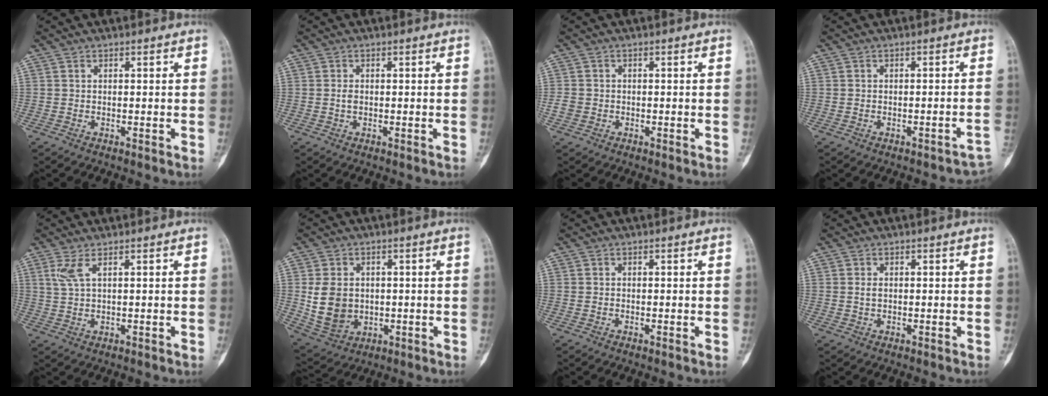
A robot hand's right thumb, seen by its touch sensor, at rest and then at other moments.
{"total": 1.1, "force": [-0.1, 0.7, 0.8], "torque": [-0.011, 0.000, -0.001]}
{"total": 2.0, "force": [-0.5, 1.7, 0.7], "torque": [-0.013, 0.005, -0.009]}
{"total": 2.9, "force": [-2.1, 1.1, 1.6], "torque": [-0.007, 0.026, -0.022]}
{"total": 3.3, "force": [1.6, 0.7, 2.9], "torque": [-0.075, -0.001, 0.042]}
{"total": 9.3, "force": [0.4, 7.4, 5.6], "torque": [-0.092, -0.002, 0.028]}
{"total": 0.0}
{"total": 1.1, "force": [0.2, 0.7, 0.8], "torque": [-0.016, 0.000, 0.004]}